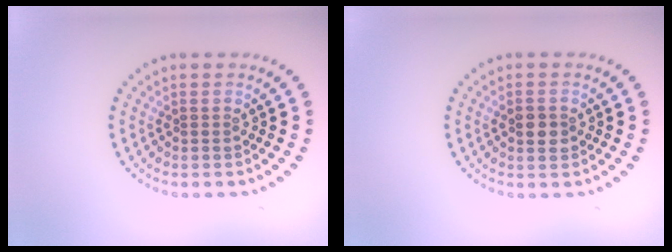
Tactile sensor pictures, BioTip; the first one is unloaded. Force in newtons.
{"total": 2.1, "press": 2.1, "slide": 0.0}